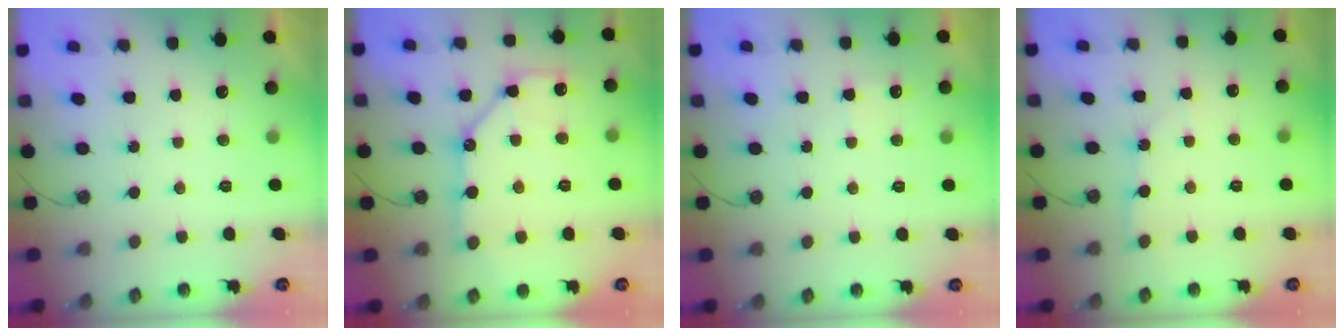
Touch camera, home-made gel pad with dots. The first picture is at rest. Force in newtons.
{"total": 12.3, "press": 12.2, "slide": 1.3}
{"total": 4.1, "press": 4.0, "slide": 0.5}
{"total": 3.8, "press": 3.7, "slide": 0.5}